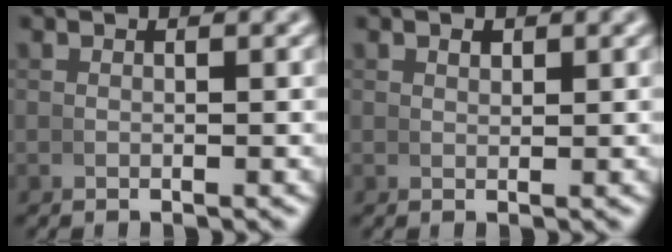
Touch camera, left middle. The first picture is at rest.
{"total": 0.8, "force": [0.5, 0.5, 0.4], "torque": [-0.003, -0.002, 0.013]}